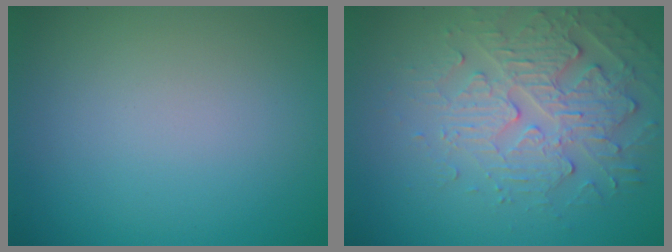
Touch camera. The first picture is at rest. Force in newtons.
{"total": 4.3, "press": 3.8, "slide": 2.0}